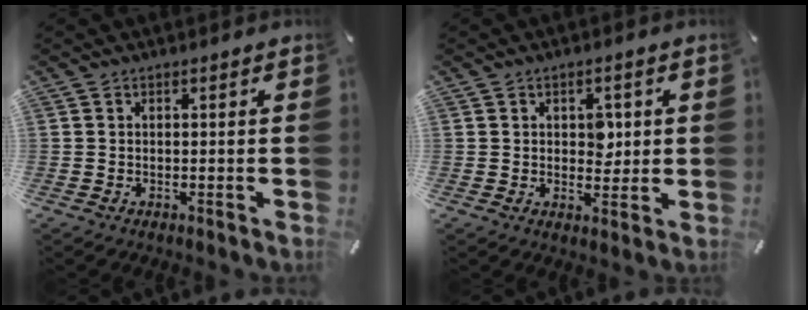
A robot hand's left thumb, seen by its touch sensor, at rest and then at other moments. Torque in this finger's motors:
{"motor_torque": [0.49, 0.74, 0.31, -0.58, 0.10]}